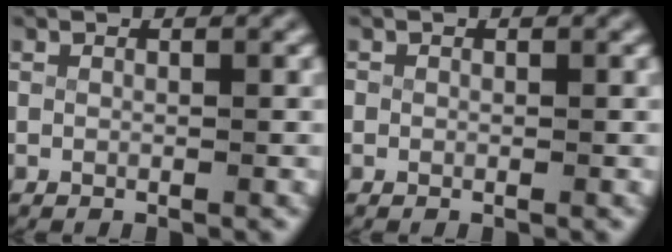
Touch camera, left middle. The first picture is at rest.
{"total": 0.7, "force": [0.0, 0.7, 0.2], "torque": [-0.012, -0.006, 0.002]}